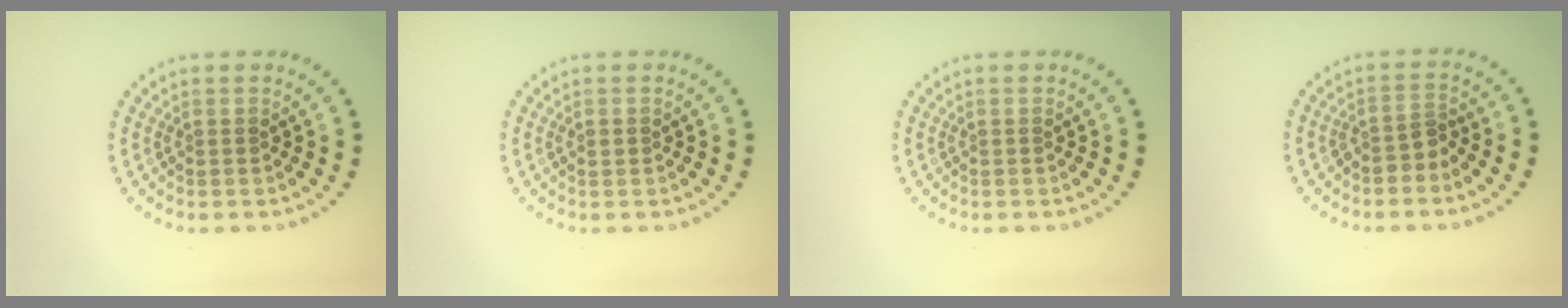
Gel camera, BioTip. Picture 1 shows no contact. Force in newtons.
{"total": 0.9, "press": 0.9, "slide": 0.0}
{"total": 0.0}
{"total": 1.8, "press": 1.3, "slide": 1.2}